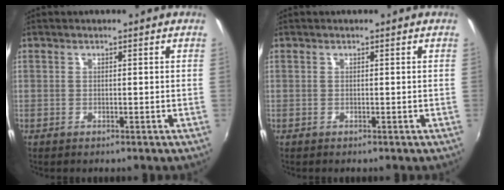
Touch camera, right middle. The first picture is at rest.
{"total": 0.0}